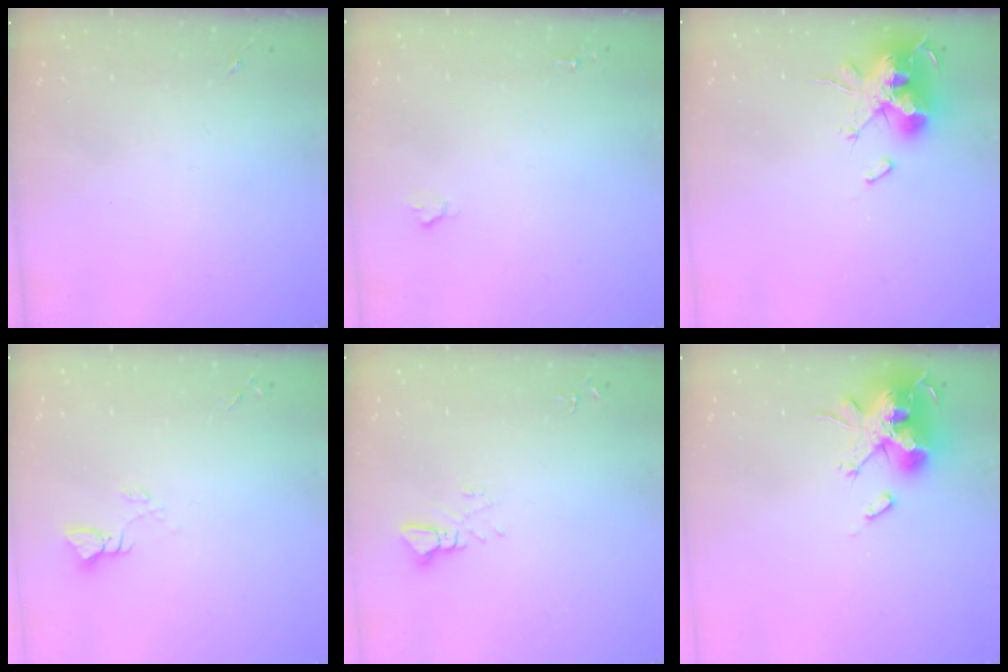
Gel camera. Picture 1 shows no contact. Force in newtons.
{"total": 1.6, "press": 1.6, "slide": 0.2}
{"total": 16.7, "press": 16.7, "slide": 0.1}
{"total": 2.8, "press": 2.8, "slide": 0.2}
{"total": 3.3, "press": 3.3, "slide": 0.2}
{"total": 18.5, "press": 18.5, "slide": 0.1}